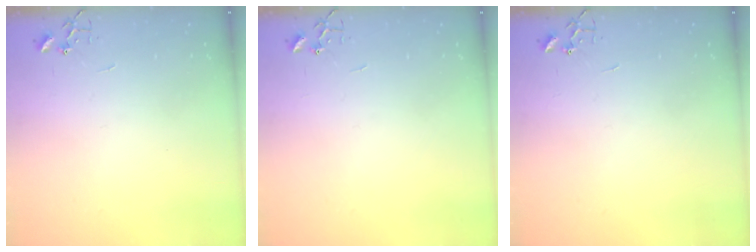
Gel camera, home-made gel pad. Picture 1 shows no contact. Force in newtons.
{"total": 0.0}
{"total": 0.0}